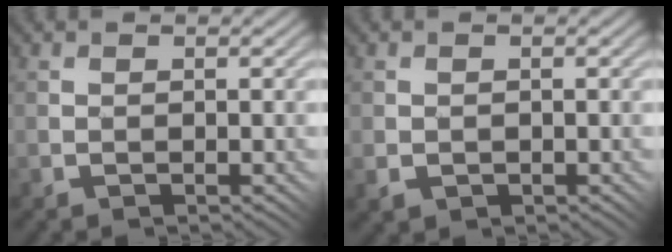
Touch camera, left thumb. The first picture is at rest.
{"total": 1.2, "force": [-0.3, 1.1, 0.3], "torque": [-0.009, -0.005, -0.004]}